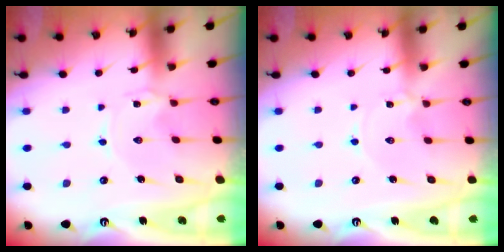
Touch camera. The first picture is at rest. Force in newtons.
{"total": 0.0}